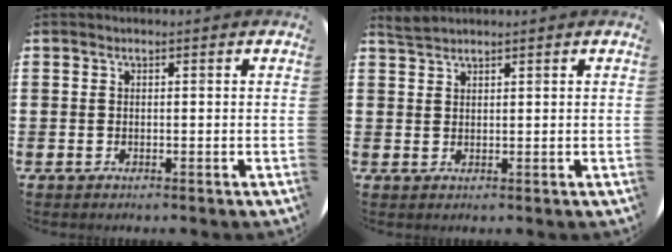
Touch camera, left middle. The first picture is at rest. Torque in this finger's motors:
{"motor_torque": [0.22, -0.20, -0.04, -0.01]}